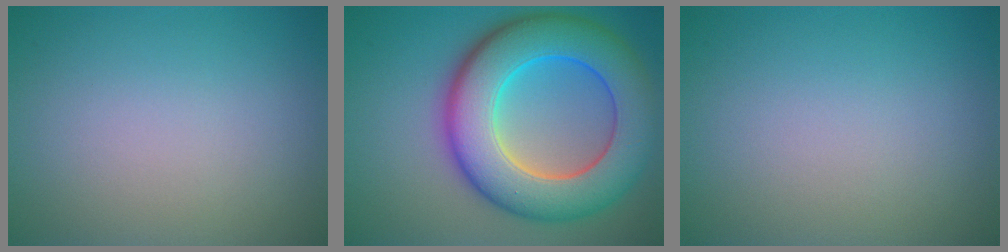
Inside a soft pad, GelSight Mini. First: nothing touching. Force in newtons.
{"total": 11.6, "press": 11.6, "slide": 0.2}
{"total": 0.0}